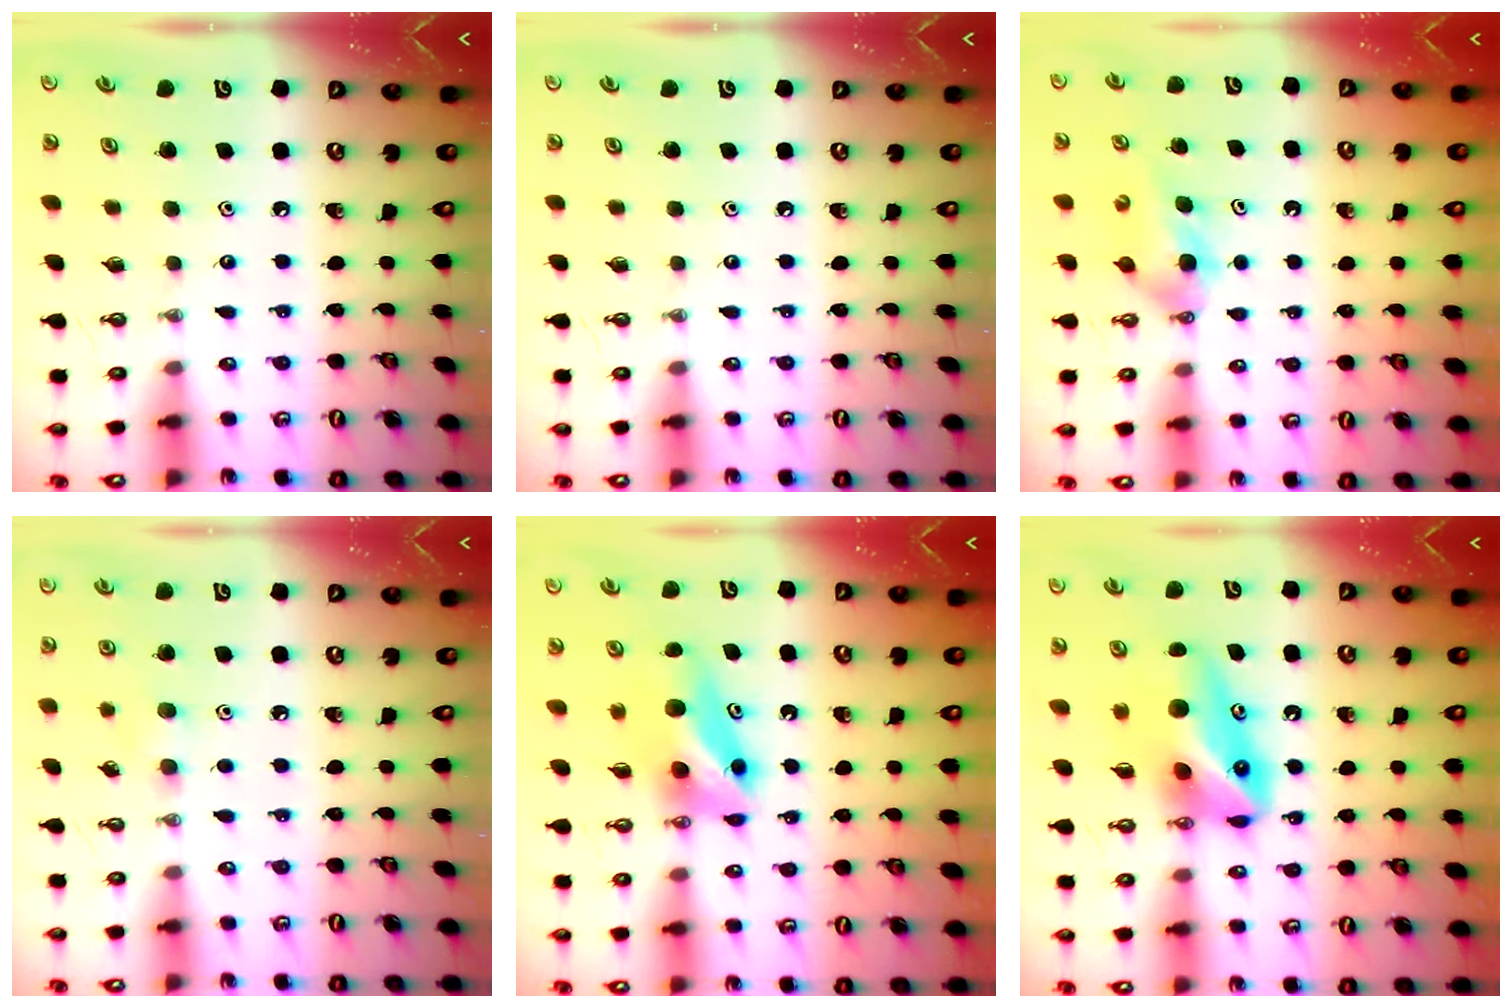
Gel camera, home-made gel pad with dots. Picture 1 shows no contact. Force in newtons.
{"total": 0.0}
{"total": 4.4, "press": 4.4, "slide": 0.6}
{"total": 5.4, "press": 5.4, "slide": 0.7}
{"total": 7.0, "press": 6.9, "slide": 1.6}
{"total": 10.5, "press": 10.4, "slide": 1.6}